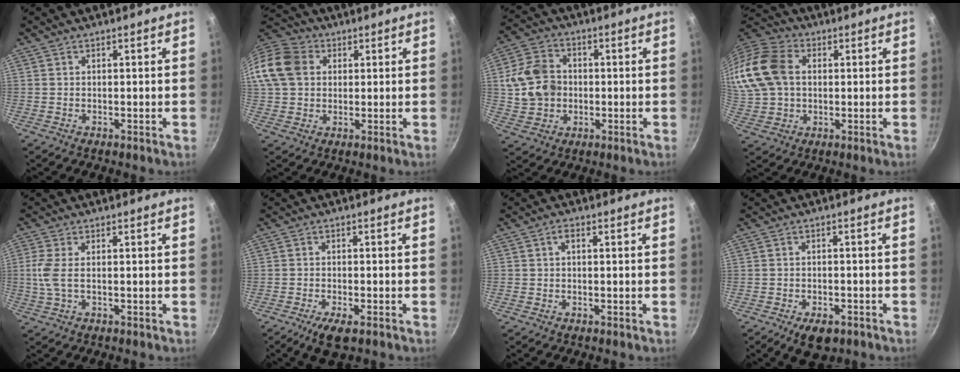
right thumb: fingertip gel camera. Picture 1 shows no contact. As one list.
[{"total": 16.3, "force": [3.3, 13.4, 8.7], "torque": [-0.184, 0.031, 0.047]}, {"total": 11.3, "force": [0.3, 9.3, 6.4], "torque": [-0.097, 0.014, 0.004]}, {"total": 19.5, "force": [3.1, 14.7, 12.3], "torque": [-0.274, 0.027, 0.051]}, {"total": 4.6, "force": [-0.1, 1.8, 4.3], "torque": [-0.109, 0.003, -0.006]}, {"total": 5.2, "force": [-2.9, 1.7, 3.9], "torque": [-0.077, 0.008, -0.052]}, {"total": 1.4, "force": [0.1, 0.9, 1.1], "torque": [-0.021, 0.006, -0.001]}, {"total": 6.3, "force": [-3.6, 3.4, 3.9], "torque": [-0.053, 0.018, -0.046]}]